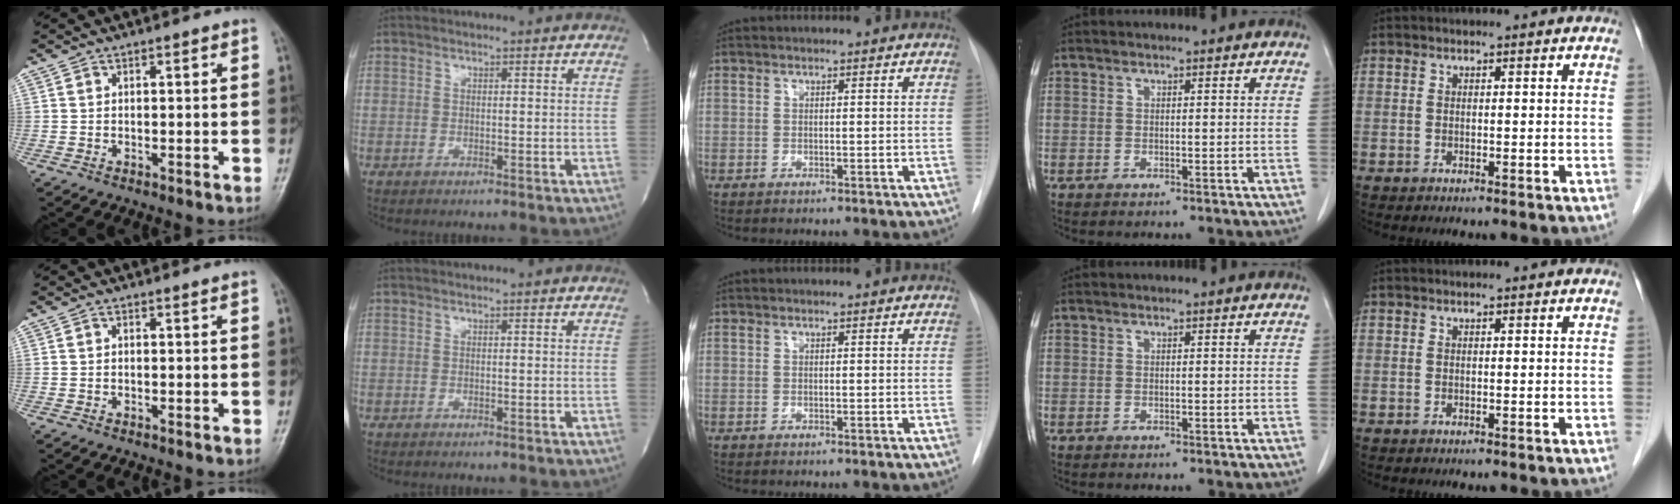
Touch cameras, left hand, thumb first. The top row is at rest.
{}